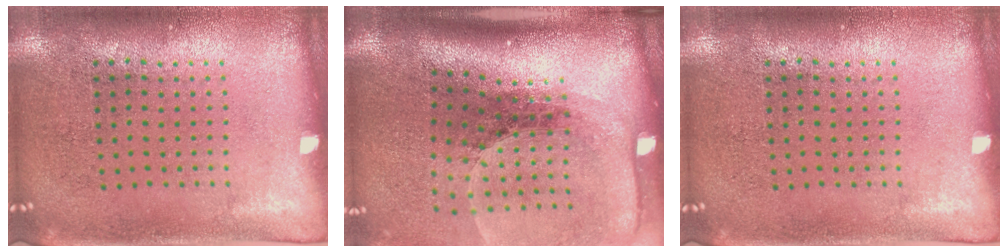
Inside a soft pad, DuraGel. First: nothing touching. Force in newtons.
{"total": 2.6, "press": 1.8, "slide": 1.8}
{"total": 0.0}